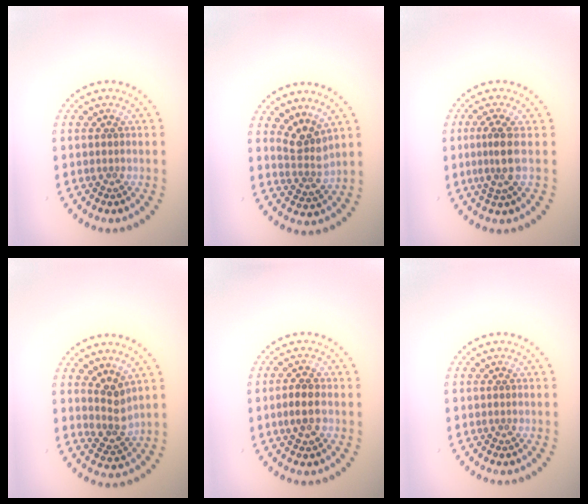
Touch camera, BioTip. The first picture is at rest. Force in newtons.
{"total": 2.7, "press": 2.0, "slide": 1.8}
{"total": 2.5, "press": 2.0, "slide": 1.6}
{"total": 2.6, "press": 2.0, "slide": 1.7}
{"total": 2.3, "press": 2.2, "slide": 0.3}
{"total": 0.0}